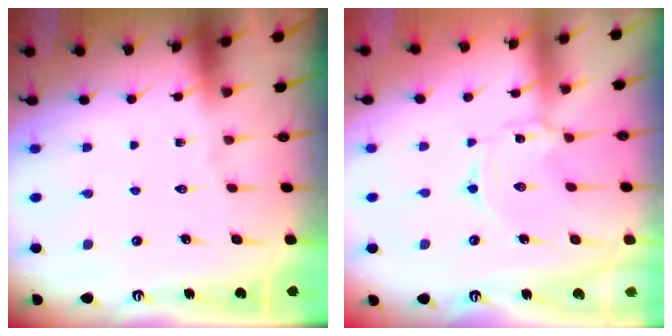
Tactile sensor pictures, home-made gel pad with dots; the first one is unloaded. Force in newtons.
{"total": 1.8, "press": 1.7, "slide": 0.1}